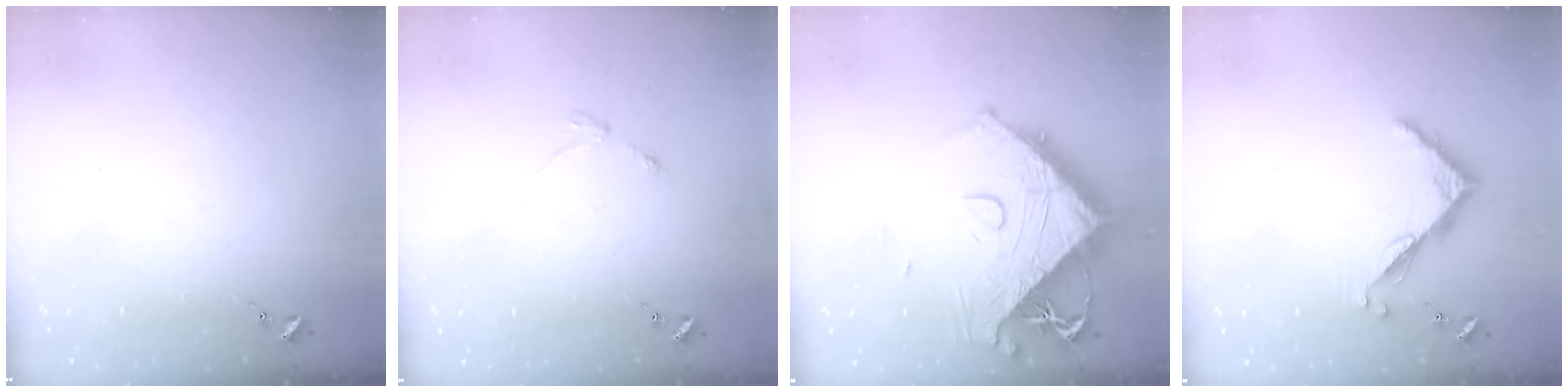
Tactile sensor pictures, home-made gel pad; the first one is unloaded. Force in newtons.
{"total": 3.1, "press": 3.0, "slide": 0.4}
{"total": 20.0, "press": 19.9, "slide": 2.3}
{"total": 7.2, "press": 7.2, "slide": 0.3}